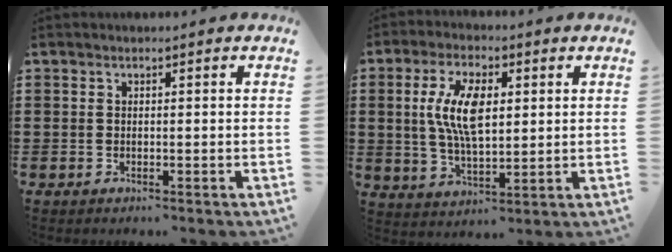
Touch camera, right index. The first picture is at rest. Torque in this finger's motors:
{"motor_torque": [1.07, 1.07, 0.47, 0.21]}